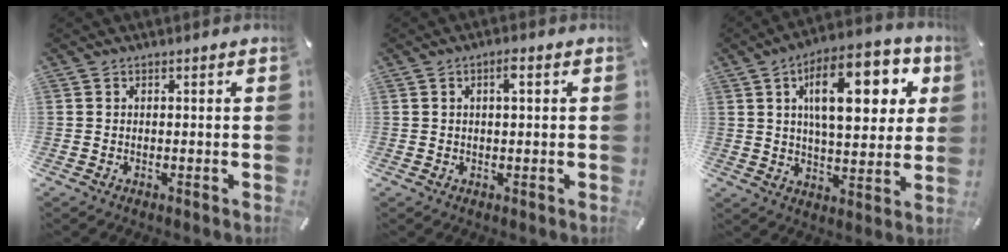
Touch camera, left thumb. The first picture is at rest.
{"total": 2.4, "force": [0.7, 0.7, 2.2], "torque": [-0.036, 0.003, 0.009]}
{"total": 19.7, "force": [7.3, 8.7, 16.1], "torque": [-0.237, -0.008, 0.111]}